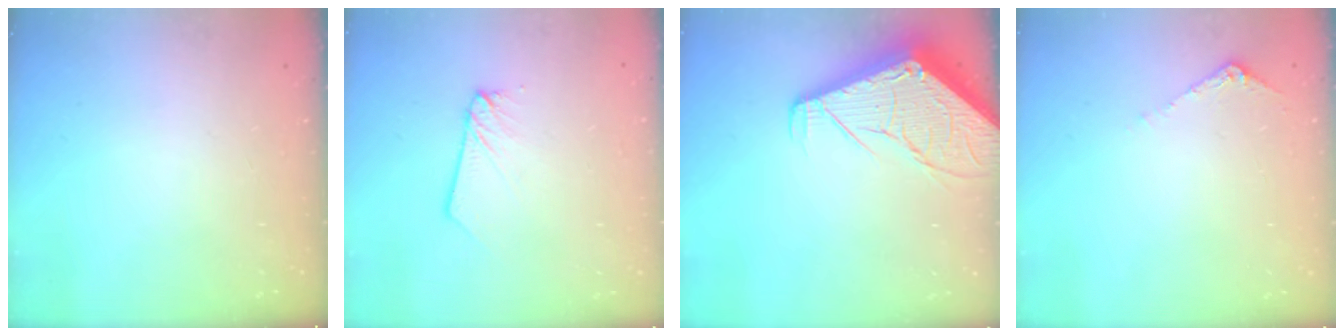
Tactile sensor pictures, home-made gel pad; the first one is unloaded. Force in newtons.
{"total": 2.5, "press": 2.5, "slide": 0.3}
{"total": 10.9, "press": 10.8, "slide": 1.2}
{"total": 6.0, "press": 5.9, "slide": 0.8}